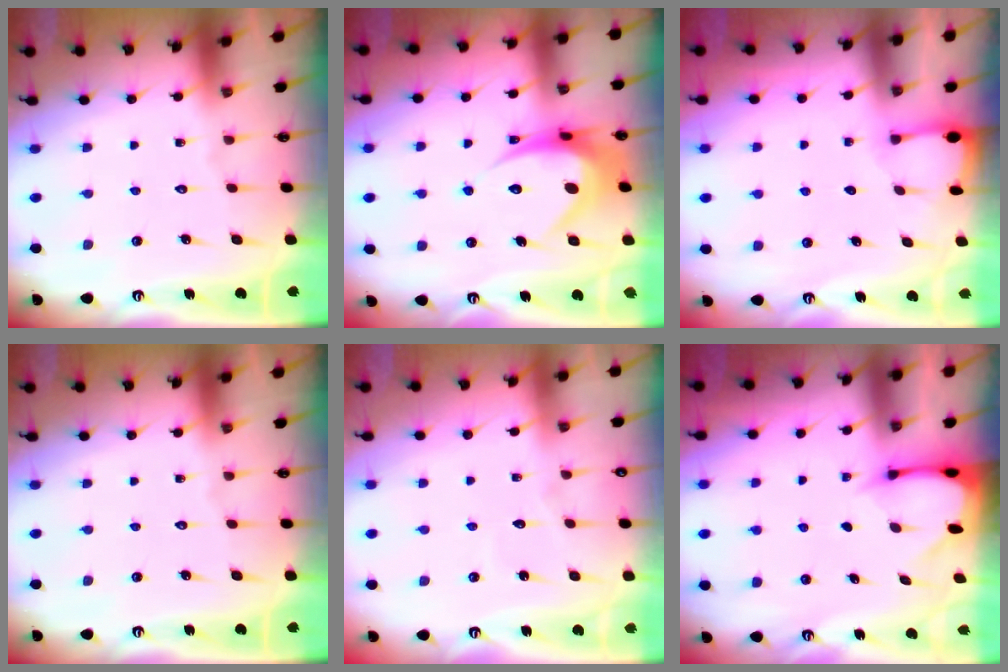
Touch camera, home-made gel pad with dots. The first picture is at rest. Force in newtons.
{"total": 11.6, "press": 11.6, "slide": 0.8}
{"total": 1.3, "press": 1.3, "slide": 0.2}
{"total": 0.0}
{"total": 4.4, "press": 4.3, "slide": 0.4}
{"total": 2.6, "press": 2.5, "slide": 0.3}